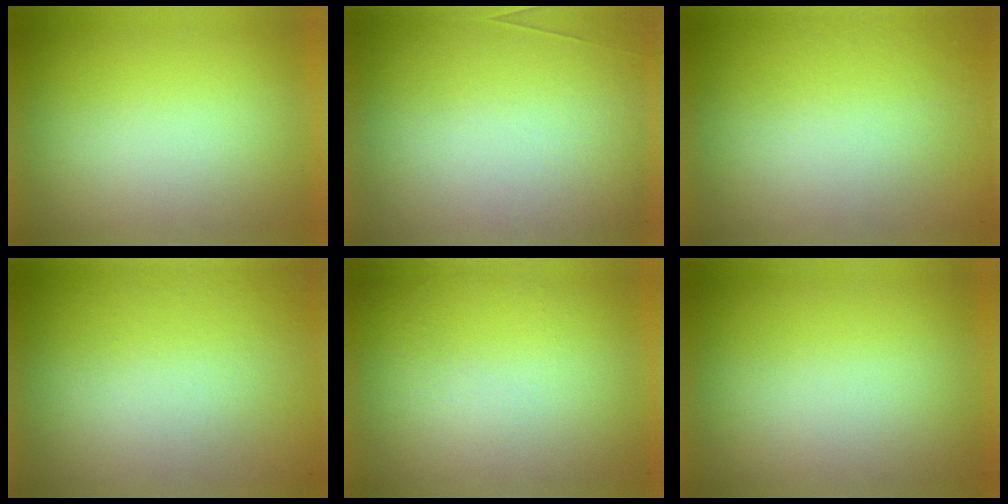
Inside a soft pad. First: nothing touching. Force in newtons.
{"total": 1.7}
{"total": 6.0}
{"total": 6.0}
{"total": 1.0}
{"total": 0.0}